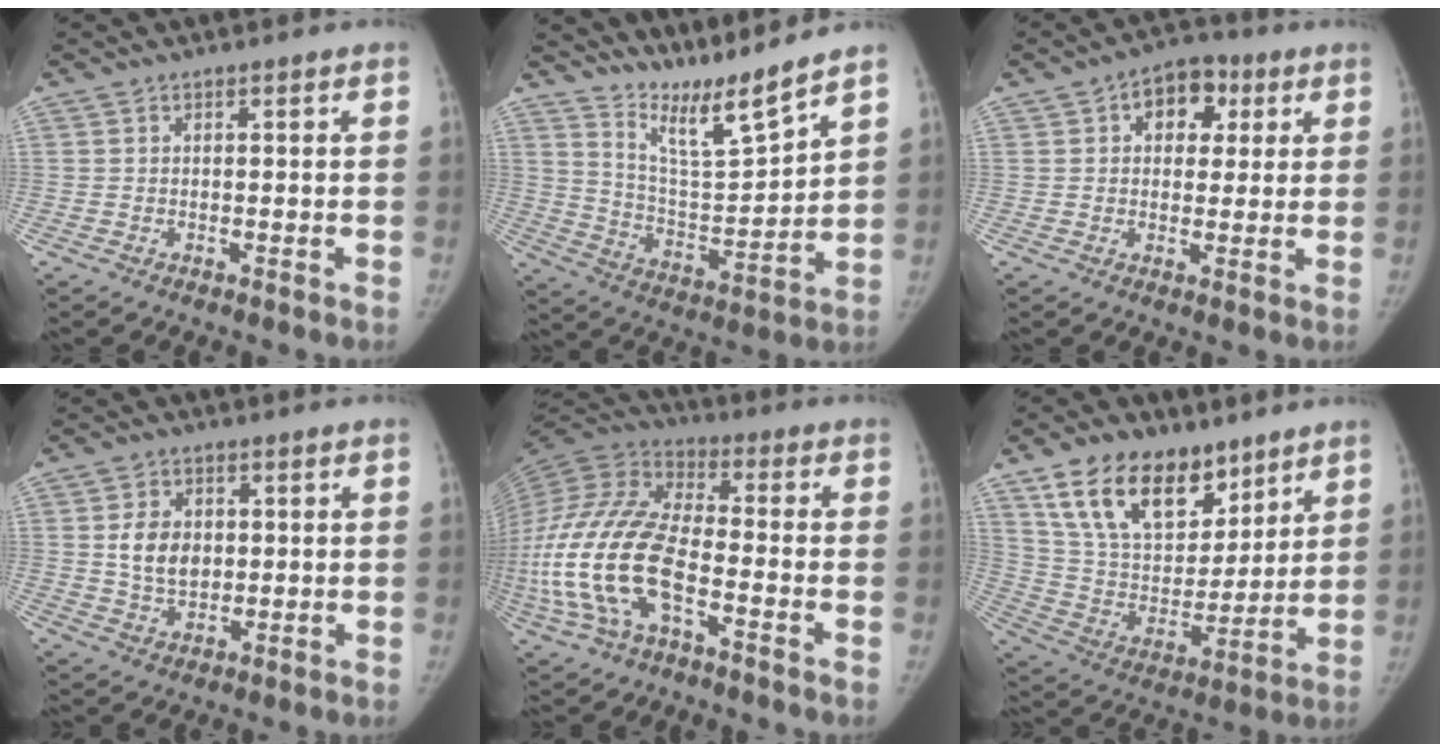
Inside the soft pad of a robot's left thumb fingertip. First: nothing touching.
{"total": 11.0, "force": [10.1, -0.7, 4.2], "torque": [-0.066, -0.085, 0.197]}
{"total": 8.5, "force": [3.0, 6.1, 5.2], "torque": [-0.031, 0.004, 0.035]}
{"total": 7.1, "force": [1.0, 5.3, 4.7], "torque": [-0.059, -0.009, 0.025]}
{"total": 22.0, "force": [-6.4, 10.5, 18.2], "torque": [-0.408, 0.025, -0.121]}
{"total": 20.3, "force": [12.5, 11.9, 10.7], "torque": [-0.142, -0.045, 0.230]}